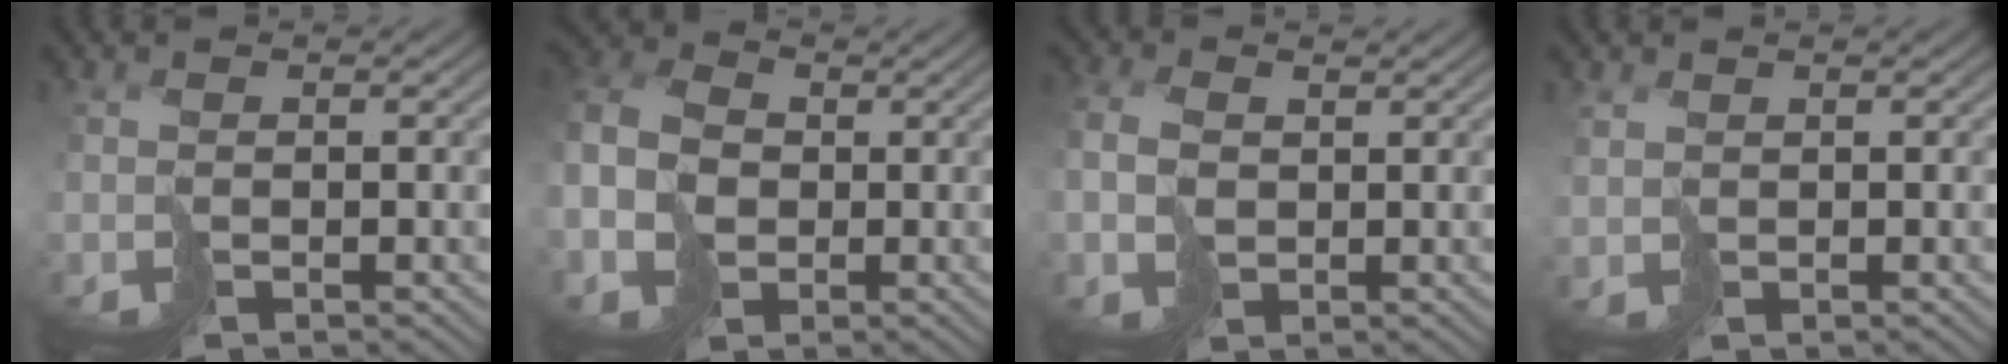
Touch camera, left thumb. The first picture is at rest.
{"total": 7.4, "force": [-1.1, 6.0, 4.3], "torque": [-0.139, -0.008, -0.028]}
{"total": 3.6, "force": [0.5, 2.7, 2.3], "torque": [-0.073, 0.004, 0.009]}
{"total": 1.4, "force": [1.2, 0.3, -0.5], "torque": [0.008, 0.001, 0.030]}